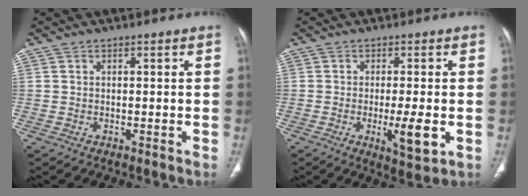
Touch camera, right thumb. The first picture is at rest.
{"total": 6.0, "force": [-1.4, 1.3, 5.7], "torque": [-0.092, -0.013, -0.022]}